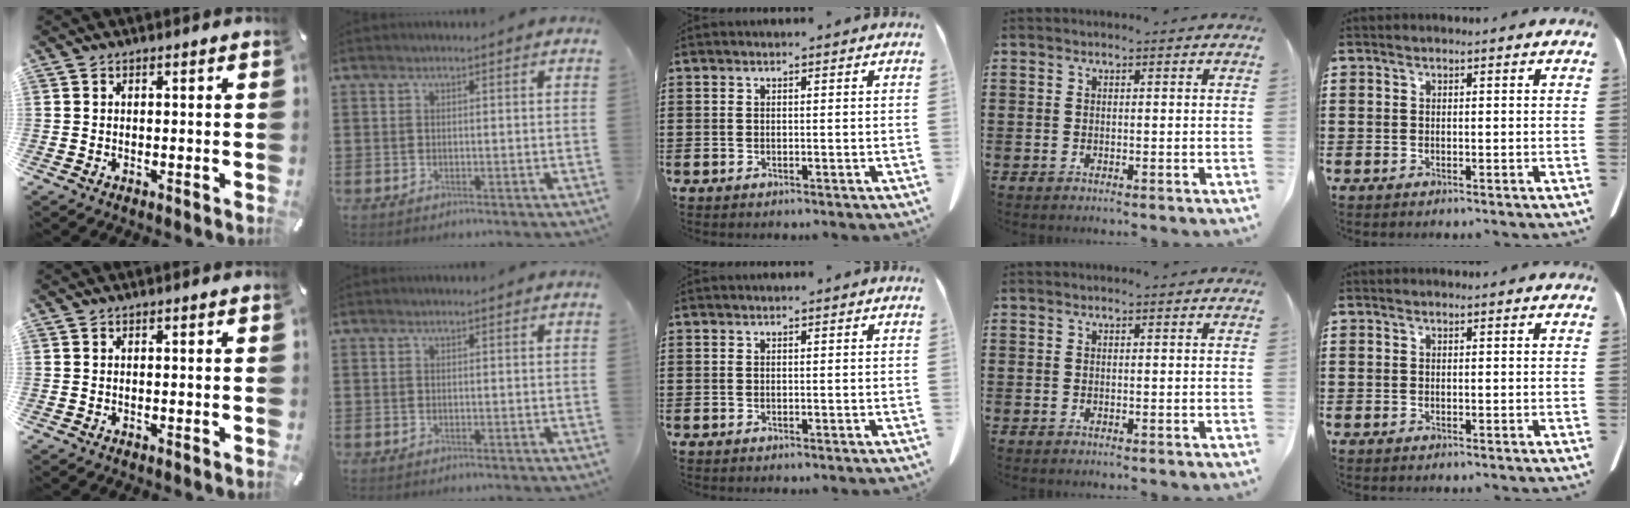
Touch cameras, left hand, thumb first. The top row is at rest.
{}